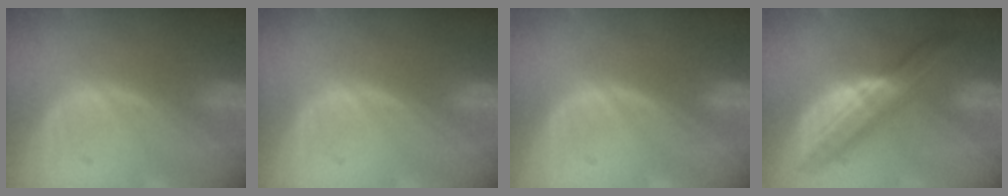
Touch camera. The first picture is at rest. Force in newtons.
{"total": 0.0}
{"total": 0.0}
{"total": 7.5, "press": 7.5, "slide": 0.4}